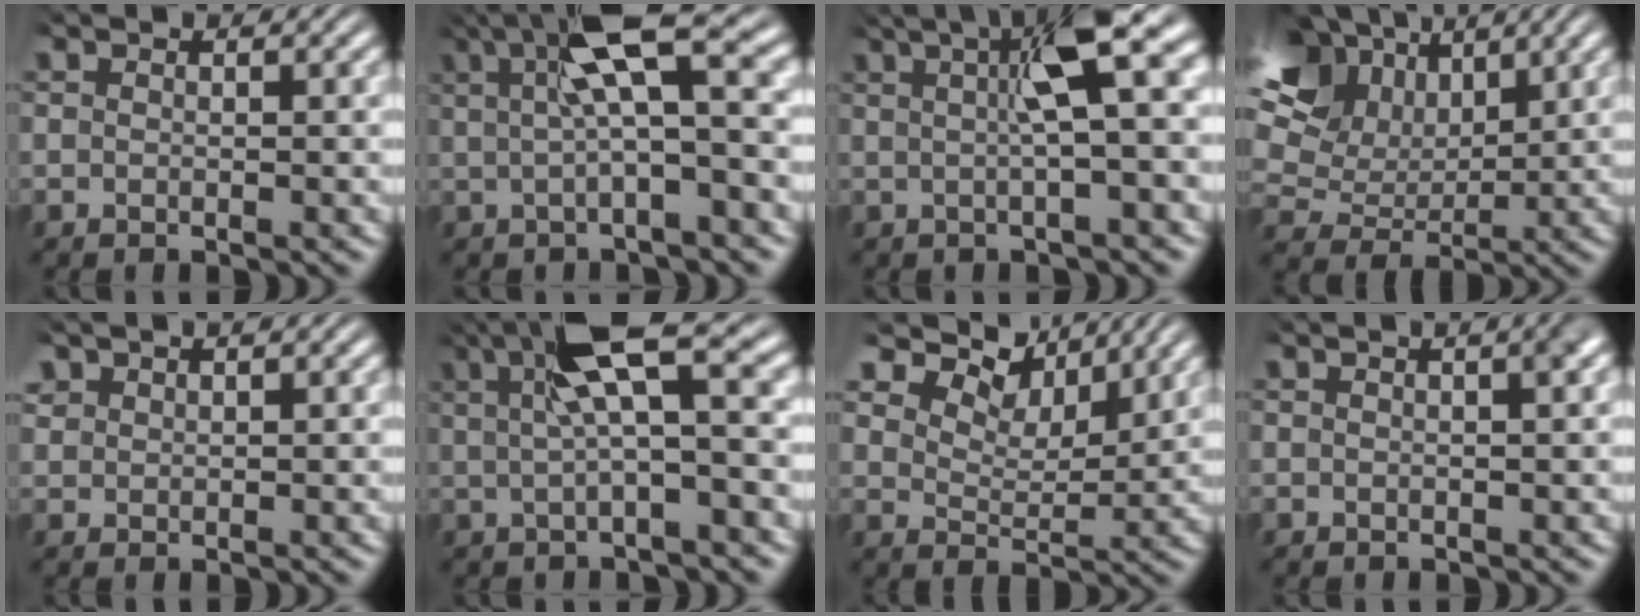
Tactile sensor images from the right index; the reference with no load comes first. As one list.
[{"total": 6.8, "force": [1.9, 1.1, 6.4], "torque": [-0.088, 0.021, 0.027]}, {"total": 7.9, "force": [2.9, 1.2, 7.2], "torque": [-0.091, 0.035, 0.034]}, {"total": 11.9, "force": [4.5, 8.4, 7.2], "torque": [-0.122, 0.003, 0.072]}, {"total": 1.3, "force": [1.1, 0.5, 0.4], "torque": [-0.013, -0.002, 0.030]}, {"total": 7.3, "force": [2.3, 1.6, 6.8], "torque": [-0.097, 0.021, 0.035]}, {"total": 8.6, "force": [5.6, 4.7, 4.5], "torque": [-0.087, 0.013, 0.082]}, {"total": 1.5, "force": [0.4, 0.0, 1.4], "torque": [-0.012, 0.009, 0.004]}]